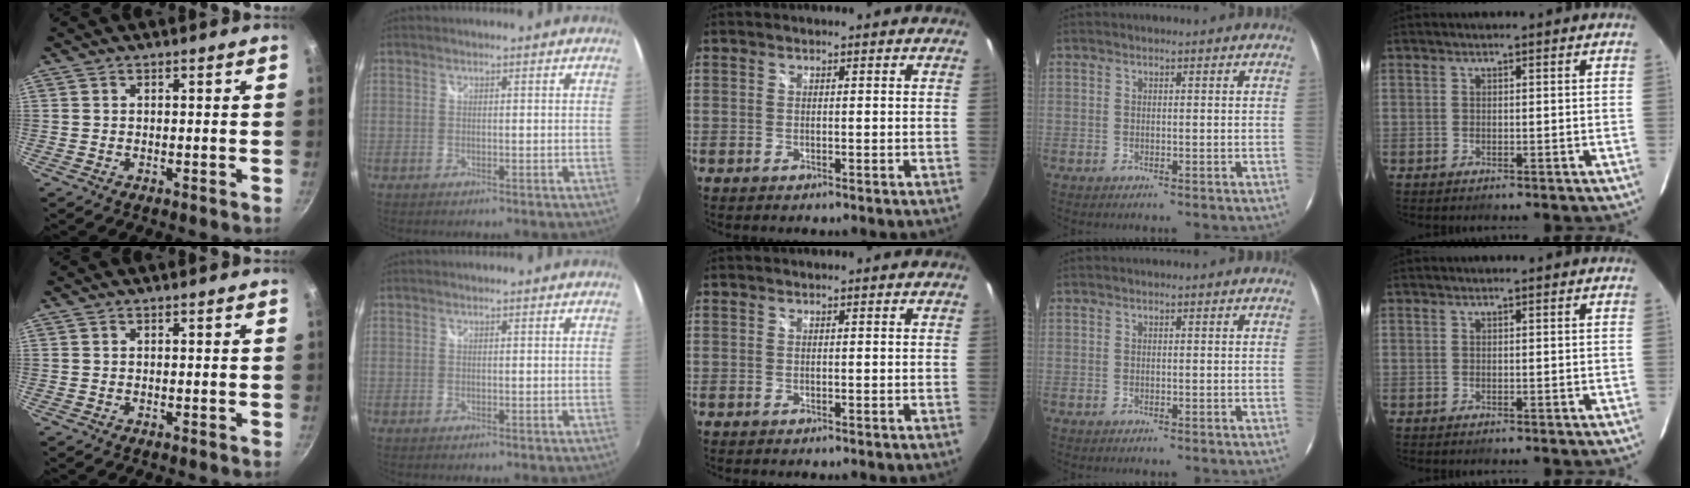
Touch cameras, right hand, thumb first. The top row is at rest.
{}